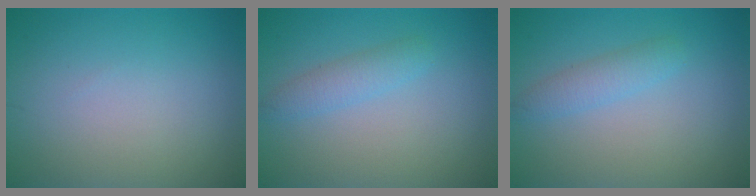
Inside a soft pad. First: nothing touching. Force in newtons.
{"total": 2.0, "press": 2.0, "slide": 0.1}
{"total": 2.0, "press": 2.0, "slide": 0.1}